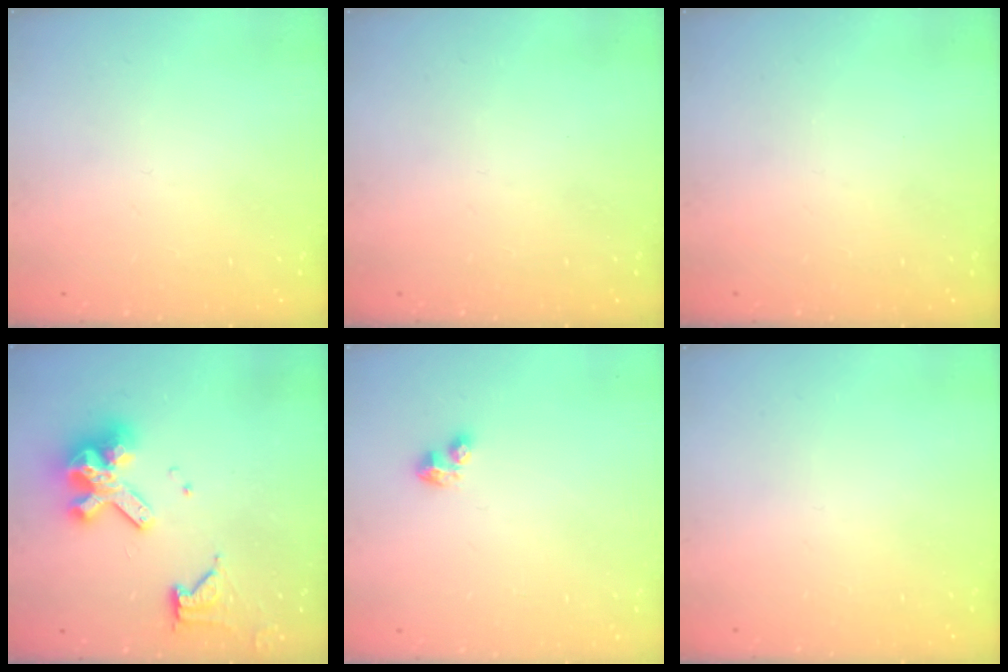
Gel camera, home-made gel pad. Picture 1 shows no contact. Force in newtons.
{"total": 0.0}
{"total": 0.0}
{"total": 12.2, "press": 12.1, "slide": 1.3}
{"total": 3.1, "press": 3.0, "slide": 0.5}
{"total": 0.0}